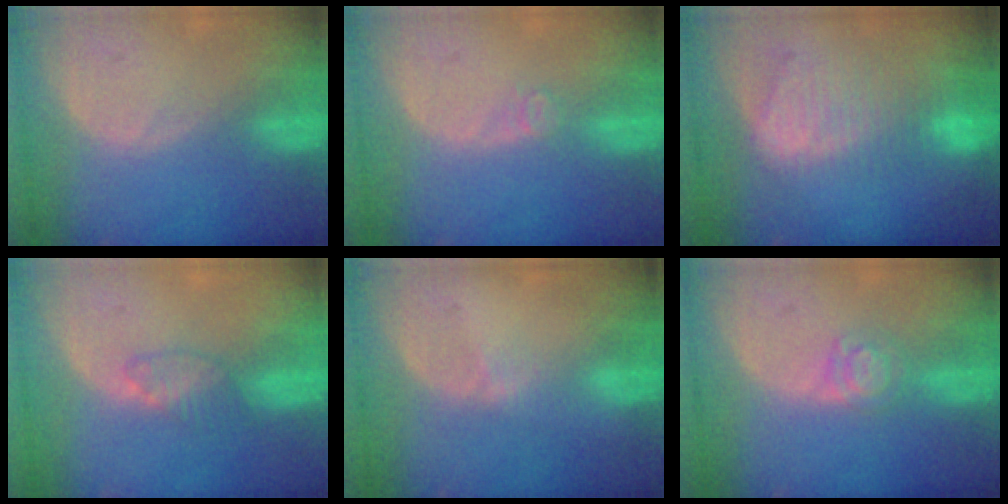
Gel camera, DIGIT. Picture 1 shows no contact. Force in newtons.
{"total": 2.0, "press": 1.6, "slide": 1.1}
{"total": 9.1, "press": 8.1, "slide": 4.3}
{"total": 3.4, "press": 3.2, "slide": 0.9}
{"total": 1.3, "press": 1.1, "slide": 0.8}
{"total": 3.8, "press": 3.7, "slide": 0.9}